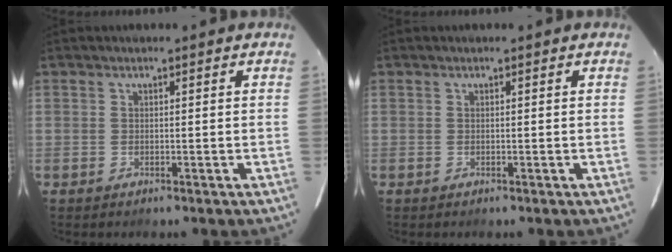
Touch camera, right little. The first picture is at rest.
{"total": 0.0}